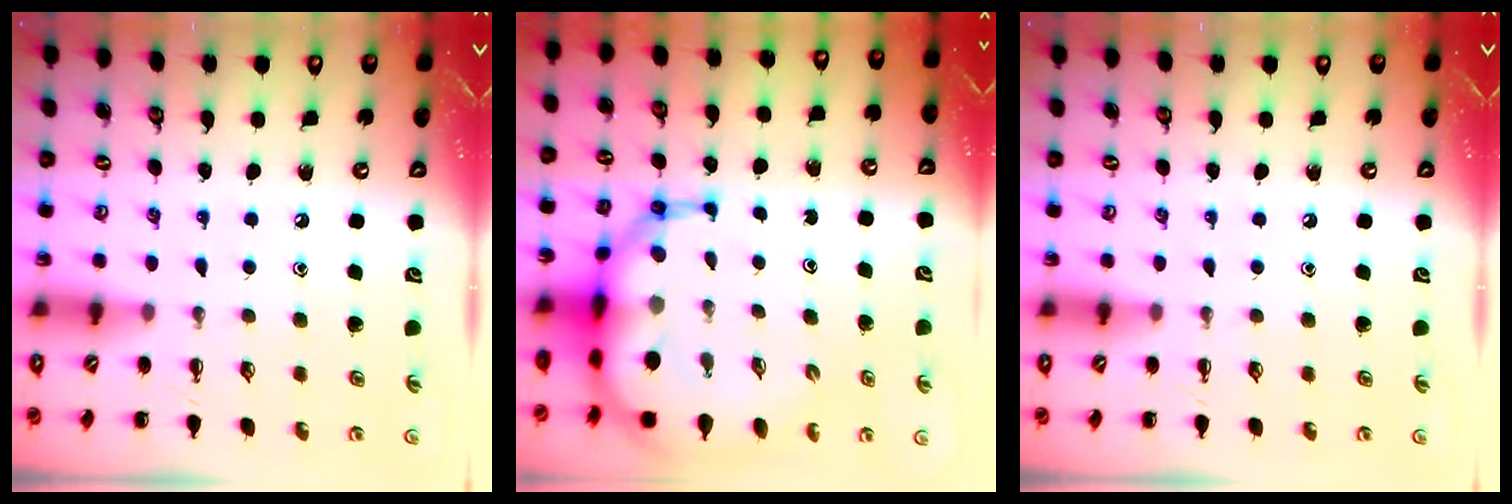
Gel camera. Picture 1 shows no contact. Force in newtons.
{"total": 15.9, "press": 15.3, "slide": 4.4}
{"total": 0.0}